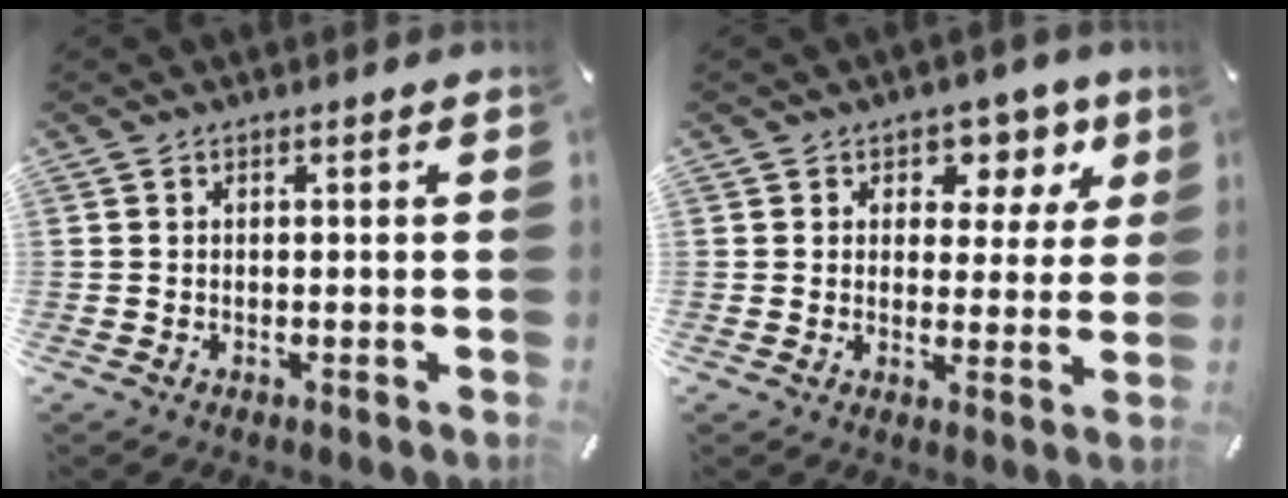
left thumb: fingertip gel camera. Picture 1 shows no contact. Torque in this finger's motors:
{"motor_torque": [0.92, 1.05, 0.61, -0.65, 0.01]}